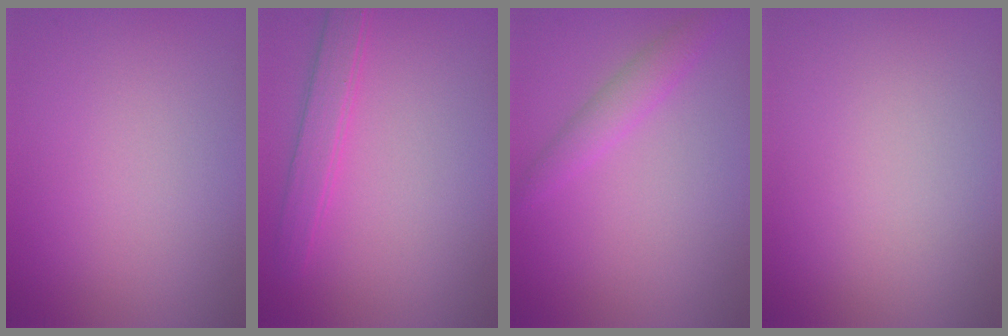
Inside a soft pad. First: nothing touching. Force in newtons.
{"total": 2.5, "press": 2.5, "slide": 0.1}
{"total": 1.9, "press": 1.9, "slide": 0.1}
{"total": 0.0}